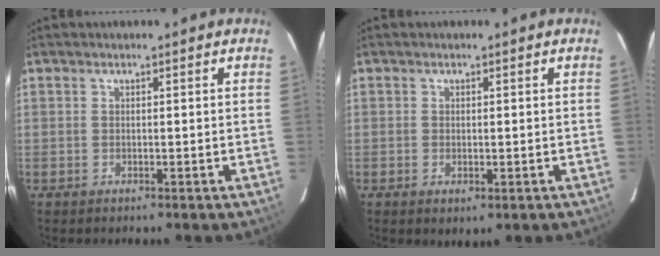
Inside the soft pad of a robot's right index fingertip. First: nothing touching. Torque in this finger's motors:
{"motor_torque": [0.72, -0.53, 0.05, 0.01]}